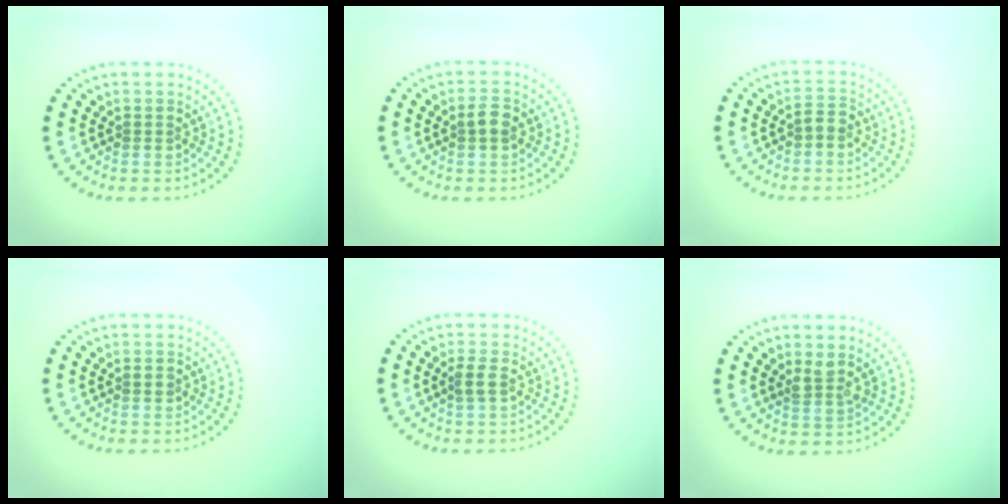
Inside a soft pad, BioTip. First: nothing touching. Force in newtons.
{"total": 1.8, "press": 1.8, "slide": 0.1}
{"total": 1.1, "press": 1.1, "slide": 0.4}
{"total": 0.9, "press": 0.9, "slide": 0.0}
{"total": 1.4, "press": 1.4, "slide": 0.3}
{"total": 1.7, "press": 1.5, "slide": 0.8}